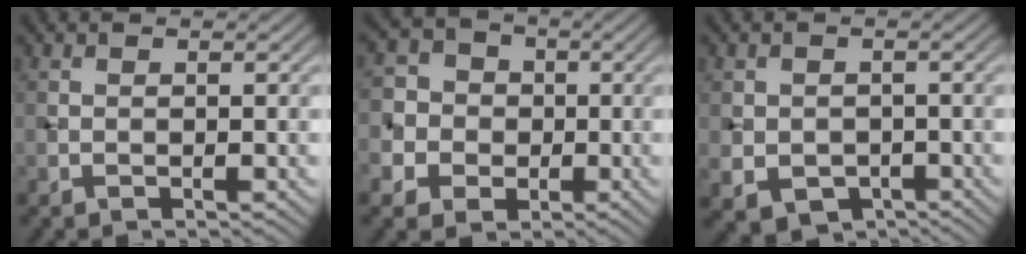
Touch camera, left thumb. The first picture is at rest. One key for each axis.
{"total": 6.8, "fx": -1.2, "fy": 6.4, "fz": 2.0, "tx": -0.058, "ty": 0.001, "tz": -0.046}
{"total": 3.8, "fx": -1.0, "fy": 3.3, "fz": 1.5, "tx": -0.042, "ty": -0.023, "tz": -0.014}